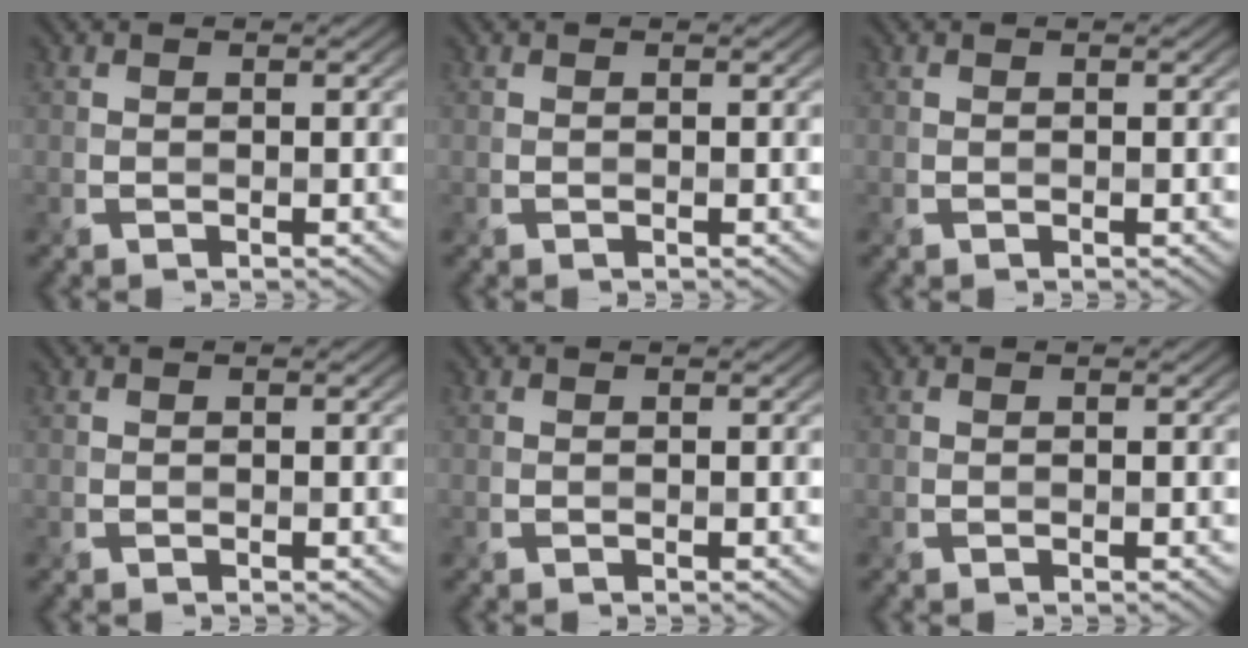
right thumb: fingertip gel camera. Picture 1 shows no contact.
{"total": 0.0}
{"total": 0.0}
{"total": 0.0}
{"total": 0.0}
{"total": 0.0}